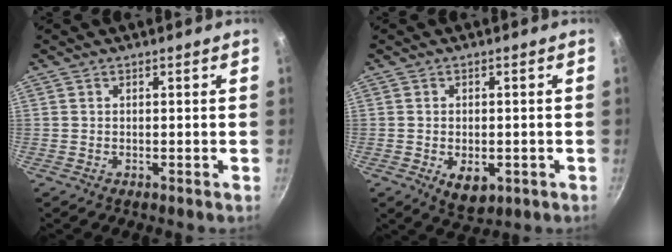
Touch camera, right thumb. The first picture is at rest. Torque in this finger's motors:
{"motor_torque": [-0.05, 0.20, -0.16, 0.07, 0.01]}